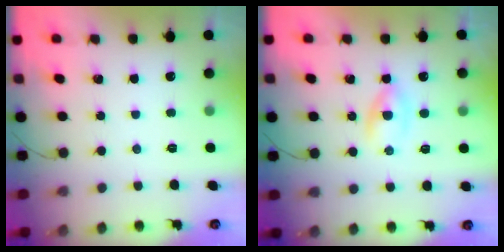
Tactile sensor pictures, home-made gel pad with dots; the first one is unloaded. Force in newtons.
{"total": 3.2, "press": 3.0, "slide": 1.3}